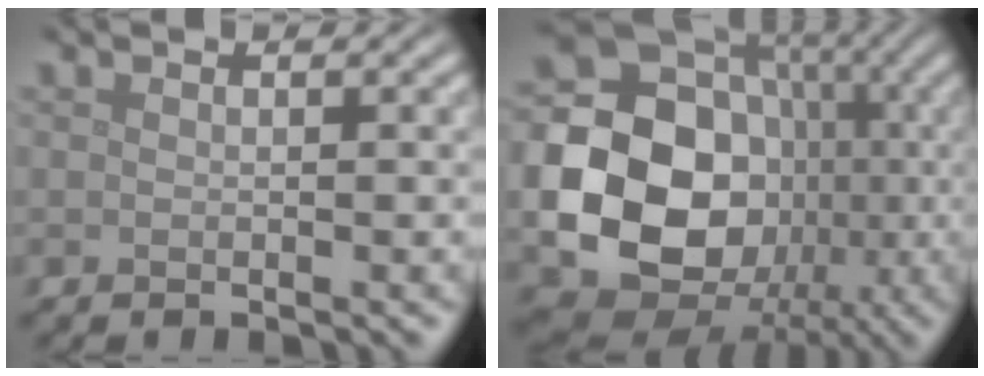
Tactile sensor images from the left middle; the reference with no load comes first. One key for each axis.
{"total": 20.9, "fx": -2.8, "fy": 18.4, "fz": 9.5, "tx": -0.182, "ty": -0.022, "tz": -0.082}